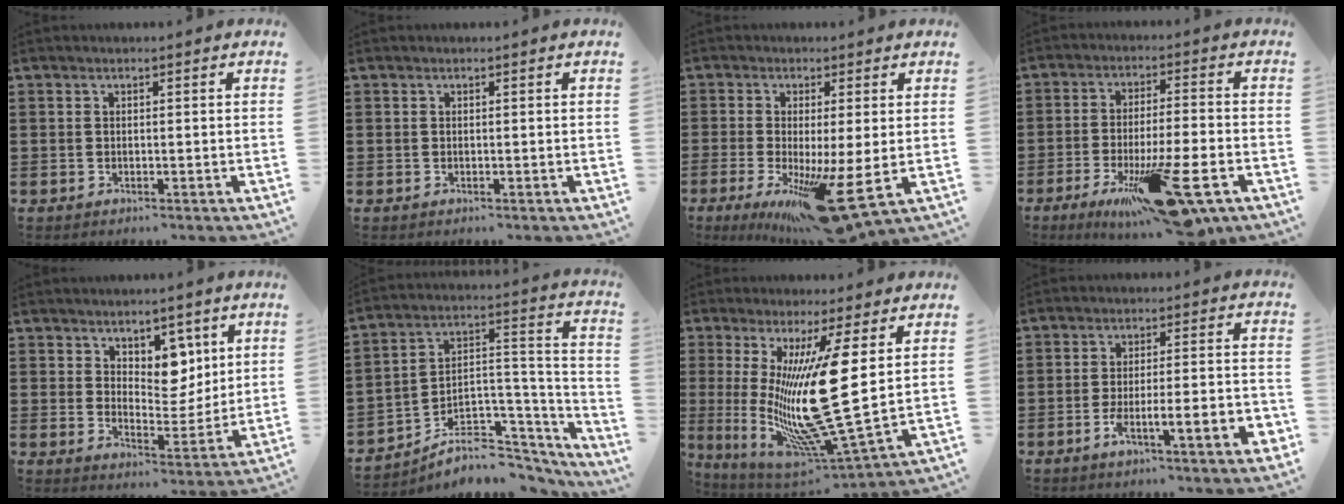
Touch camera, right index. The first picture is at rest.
{"total": 0.0}
{"total": 10.6, "force": [-4.1, 1.1, 9.8], "torque": [-0.157, -0.019, -0.069]}
{"total": 19.0, "force": [-9.4, 3.7, 16.2], "torque": [-0.256, 0.007, -0.140]}
{"total": 6.5, "force": [4.1, 4.5, 2.3], "torque": [-0.046, -0.015, 0.070]}
{"total": 5.9, "force": [-4.0, 3.9, 2.1], "torque": [-0.038, -0.003, -0.068]}
{"total": 15.0, "force": [3.4, 1.7, 14.5], "torque": [-0.272, -0.062, 0.046]}
{"total": 6.8, "force": [-3.6, 0.9, 5.7], "torque": [-0.099, -0.002, -0.067]}